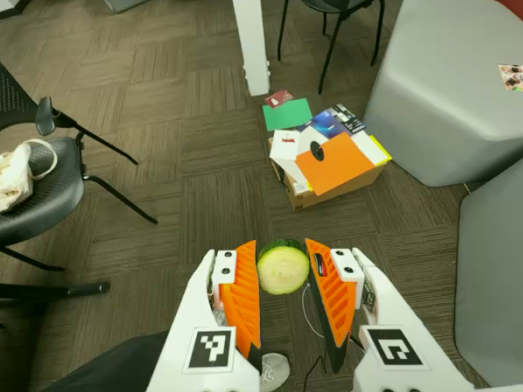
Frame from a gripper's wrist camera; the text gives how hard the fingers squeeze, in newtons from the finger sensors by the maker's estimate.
{"total": 9.8, "left": 10.7, "right": 9.0}